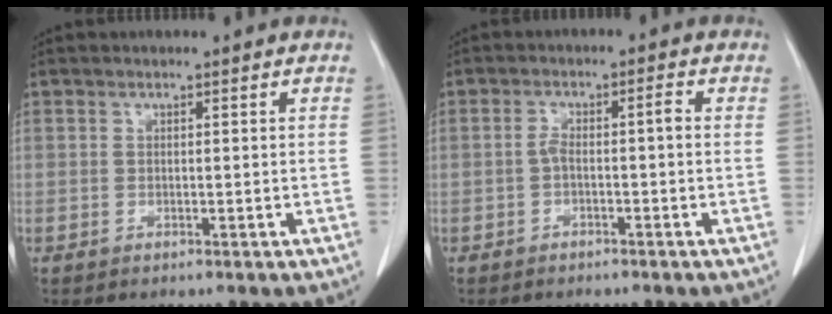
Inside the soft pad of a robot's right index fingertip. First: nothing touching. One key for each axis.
{"total": 3.4, "fx": -0.8, "fy": 0.6, "fz": 3.2, "tx": -0.063, "ty": 0.023, "tz": -0.010}